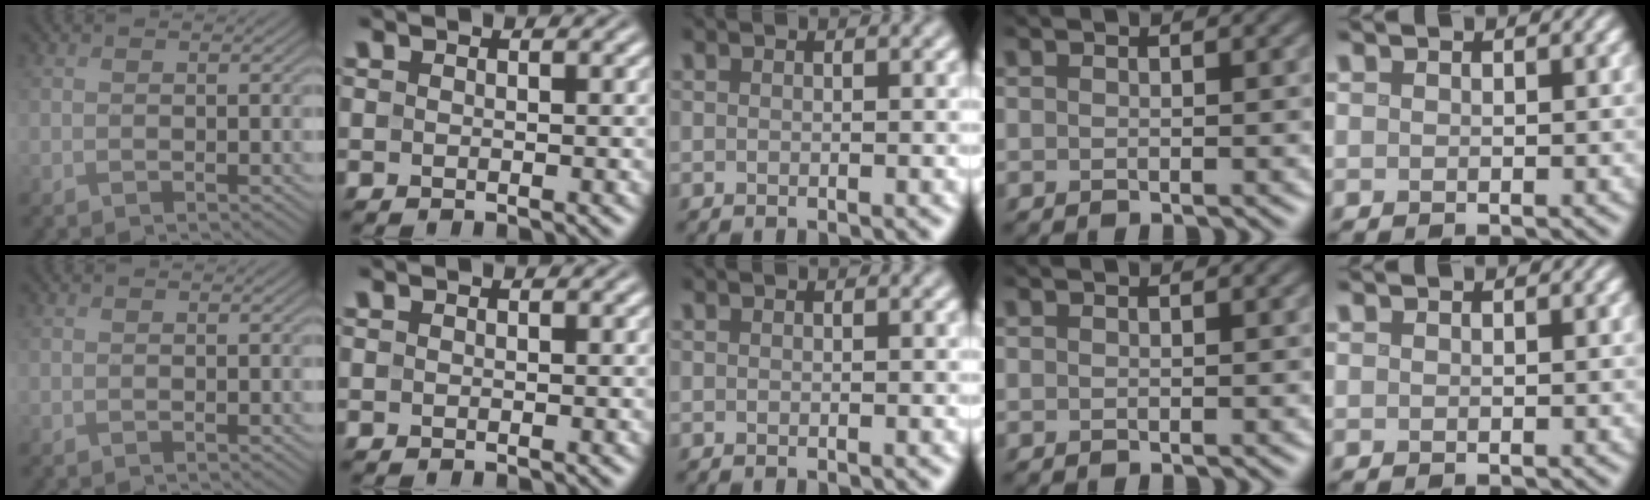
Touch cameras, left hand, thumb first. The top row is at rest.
{}